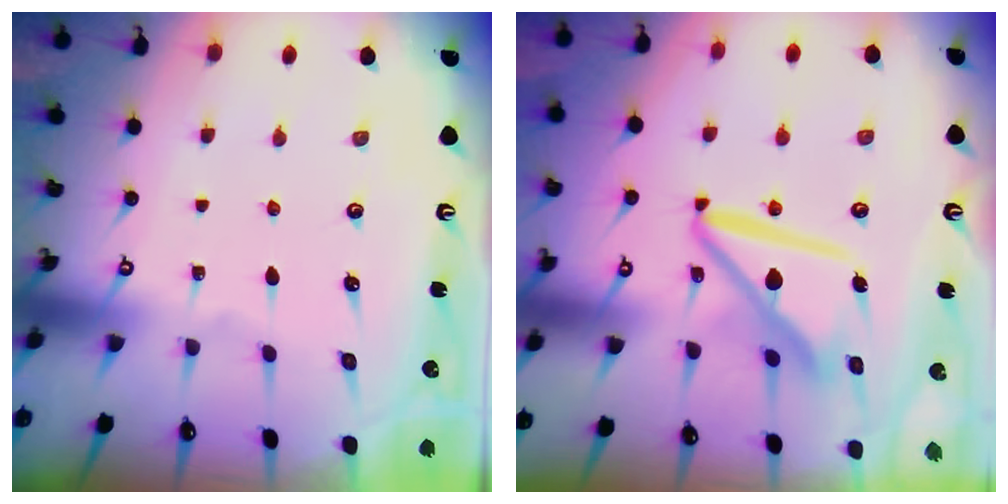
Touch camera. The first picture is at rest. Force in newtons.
{"total": 11.5, "press": 11.4, "slide": 1.4}